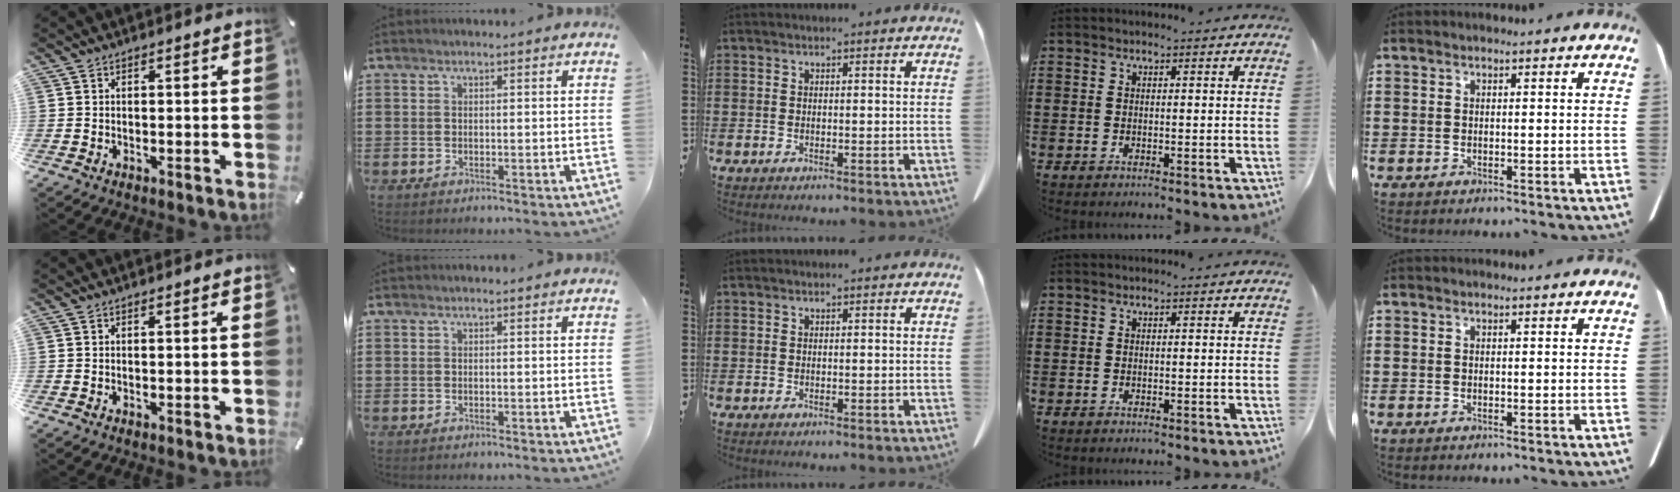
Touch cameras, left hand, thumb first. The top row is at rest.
{}